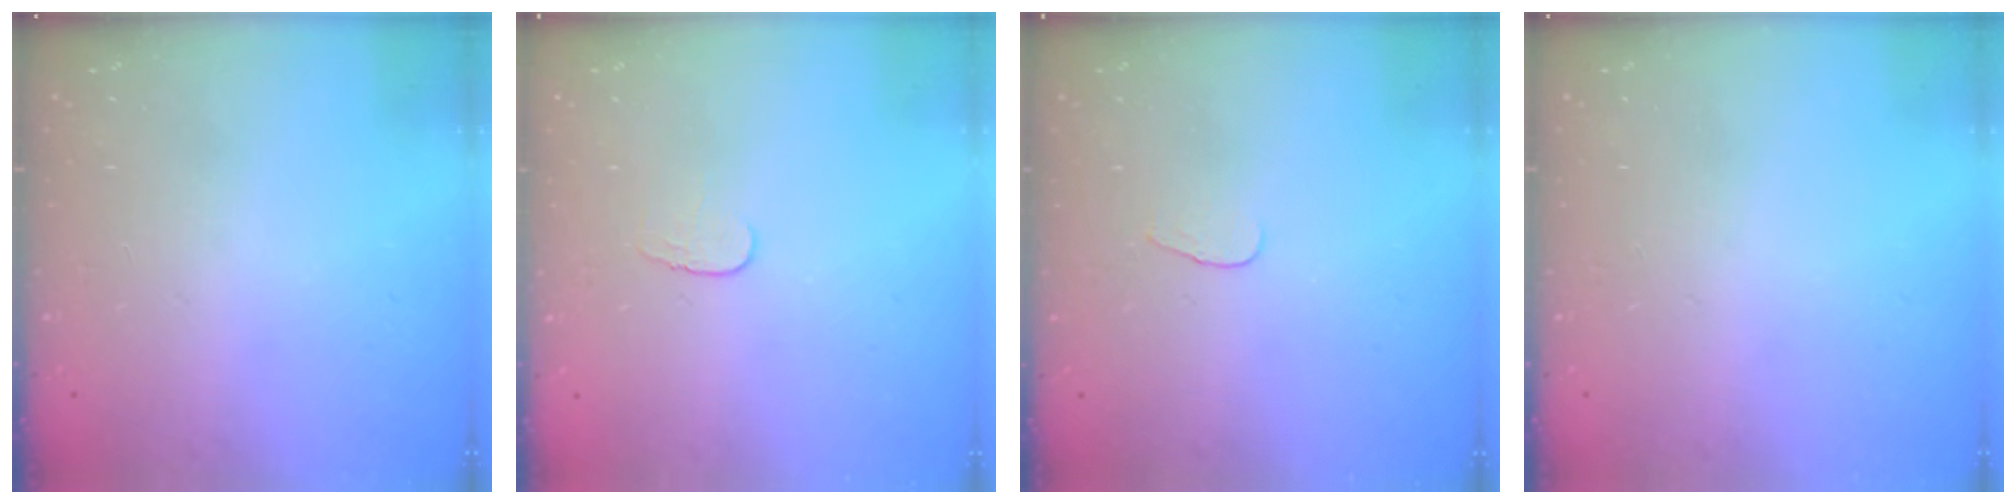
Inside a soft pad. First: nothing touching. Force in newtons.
{"total": 3.7, "press": 3.7, "slide": 0.4}
{"total": 2.8, "press": 2.8, "slide": 0.3}
{"total": 0.0}